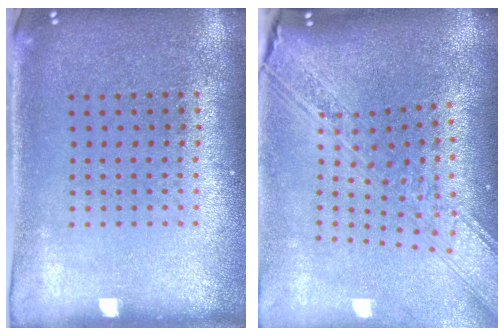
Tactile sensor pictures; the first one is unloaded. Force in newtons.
{"total": 3.5, "press": 2.6, "slide": 2.4}